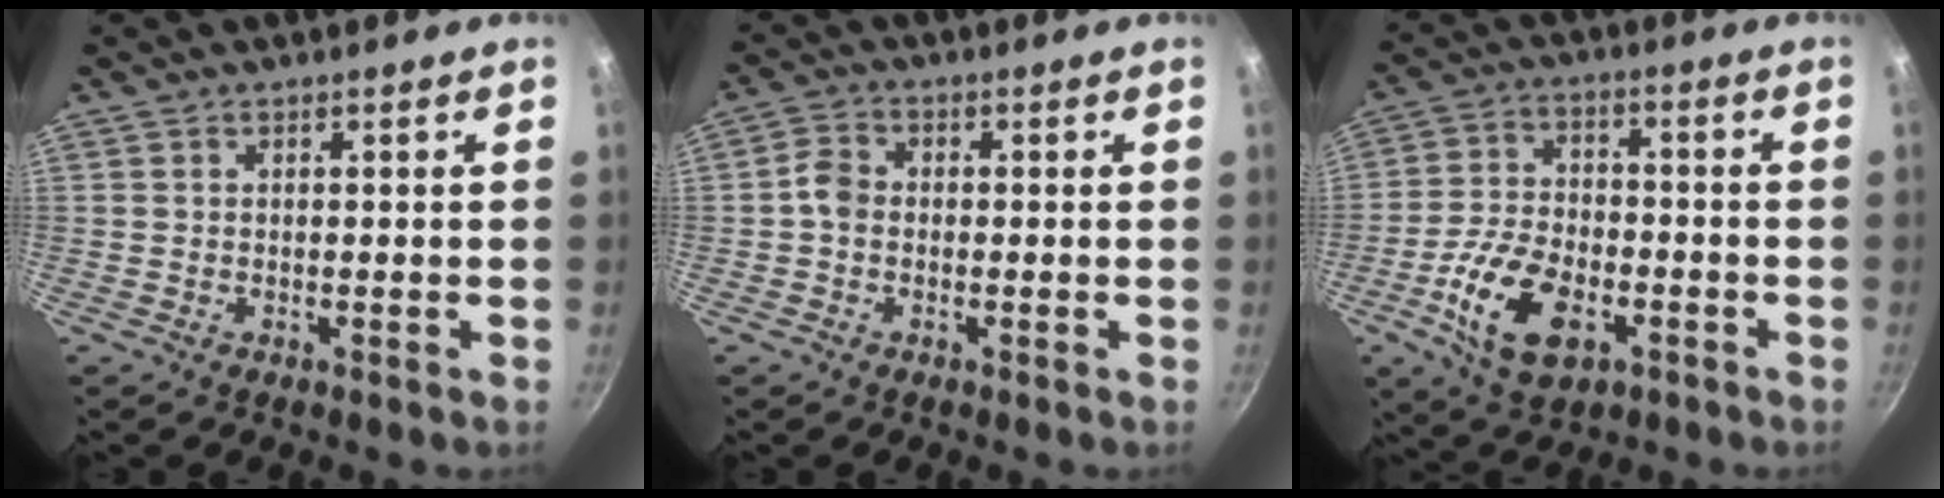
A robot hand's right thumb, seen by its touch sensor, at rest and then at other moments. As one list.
[{"total": 3.4, "force": [-0.7, 2.6, 2.0], "torque": [-0.037, 0.014, -0.023]}, {"total": 13.7, "force": [-5.3, 7.9, 9.9], "torque": [-0.175, 0.023, -0.097]}]